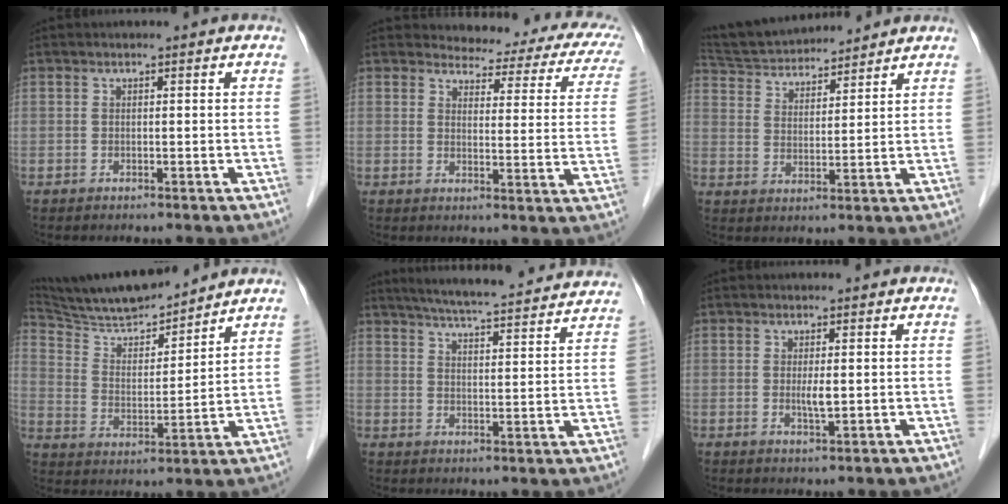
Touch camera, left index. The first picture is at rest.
{"total": 13.3, "force": [11.7, 4.4, 4.6], "torque": [-0.028, -0.021, 0.105]}
{"total": 13.1, "force": [12.3, 2.4, 4.0], "torque": [-0.075, 0.028, 0.214]}
{"total": 14.0, "force": [13.1, 1.4, 4.7], "torque": [-0.092, 0.003, 0.235]}
{"total": 20.4, "force": [18.7, 1.4, 7.8], "torque": [-0.120, -0.001, 0.242]}
{"total": 1.8, "force": [0.0, 0.2, 1.8], "torque": [-0.036, -0.007, 0.001]}